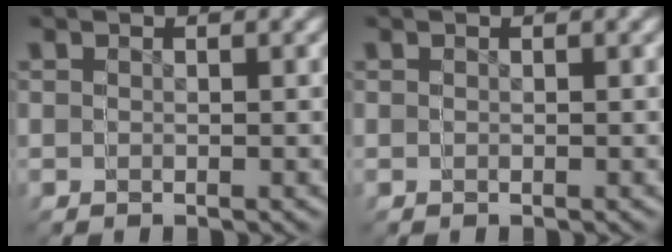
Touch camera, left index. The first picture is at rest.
{"total": 0.0}